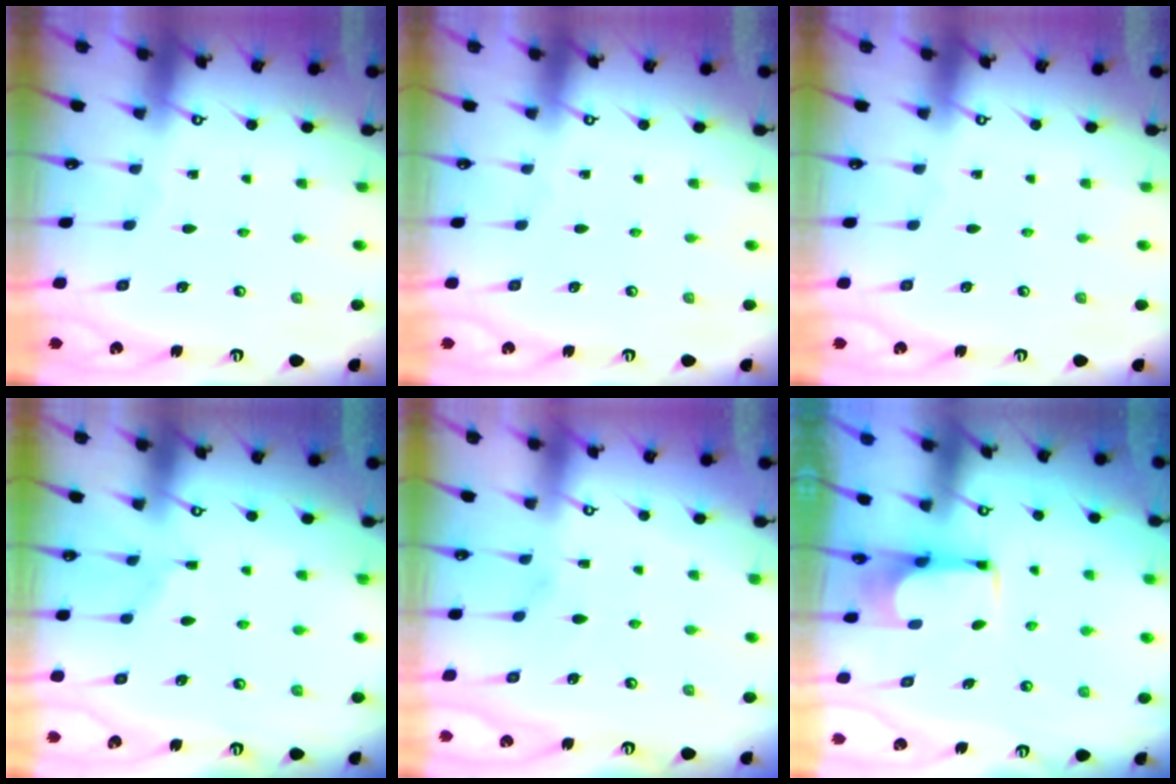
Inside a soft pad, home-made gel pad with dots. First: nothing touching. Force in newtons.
{"total": 0.0}
{"total": 0.0}
{"total": 4.6, "press": 4.6, "slide": 0.6}
{"total": 0.8, "press": 0.0, "slide": 0.8}
{"total": 3.5, "press": 3.5, "slide": 0.2}